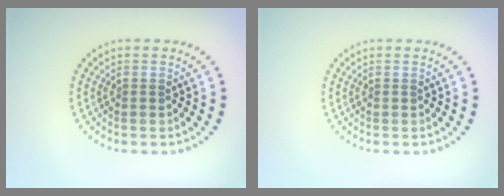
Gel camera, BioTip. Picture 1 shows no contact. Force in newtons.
{"total": 0.0}